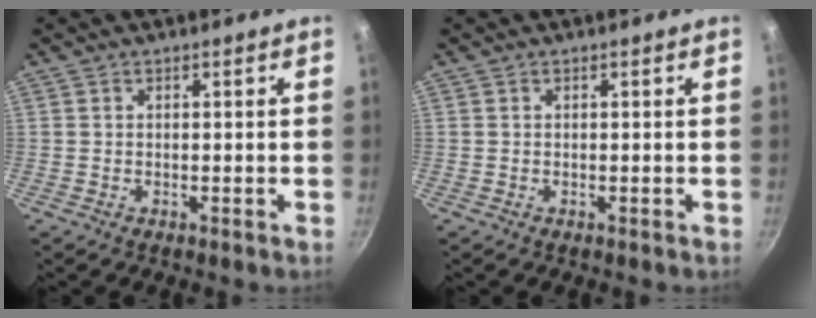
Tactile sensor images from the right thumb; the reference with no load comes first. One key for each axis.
{"total": 0.0}